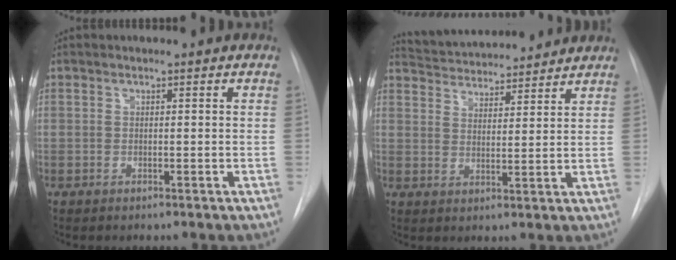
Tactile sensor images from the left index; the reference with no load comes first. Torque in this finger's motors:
{"motor_torque": [-0.39, -1.14, 0.18, 0.02]}